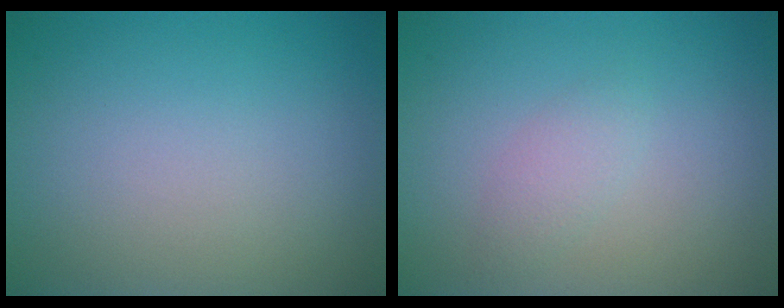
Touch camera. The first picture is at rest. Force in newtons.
{"total": 1.4, "press": 1.4, "slide": 0.1}